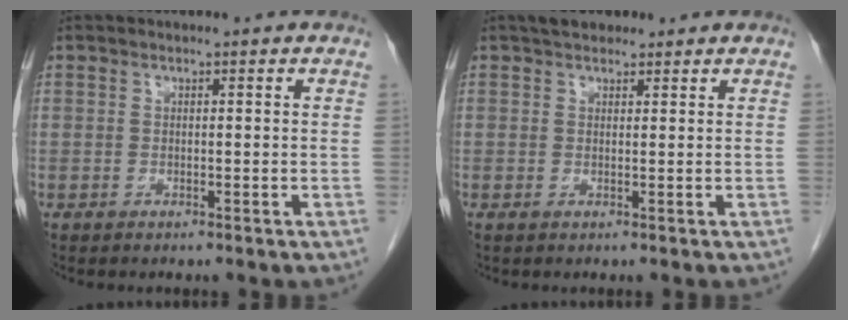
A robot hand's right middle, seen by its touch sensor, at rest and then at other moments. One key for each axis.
{"total": 3.6, "fx": 2.7, "fy": 1.8, "fz": 1.5, "tx": -0.025, "ty": 0.023, "tz": 0.042}